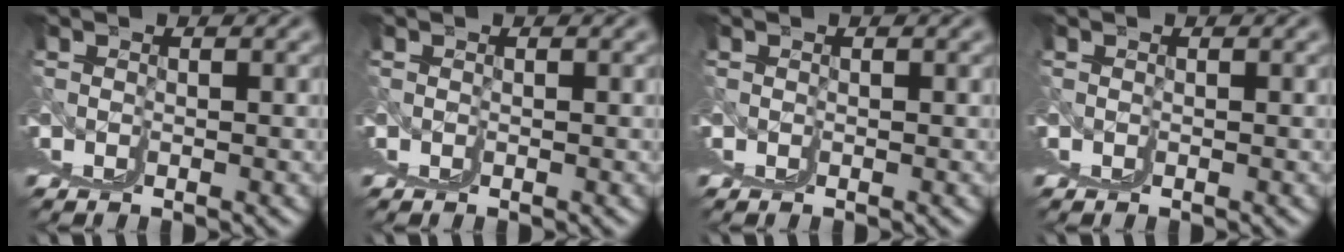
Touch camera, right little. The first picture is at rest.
{"total": 0.0}
{"total": 0.0}
{"total": 0.0}